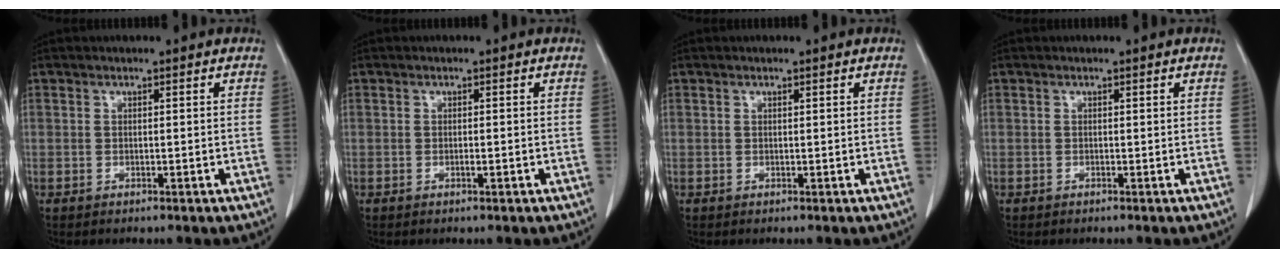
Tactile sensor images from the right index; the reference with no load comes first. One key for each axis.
{"total": 0.8, "fx": -0.2, "fy": 0.1, "fz": 0.8, "tx": -0.014, "ty": 0.000, "tz": -0.002}
{"total": 0.0}
{"total": 0.0}